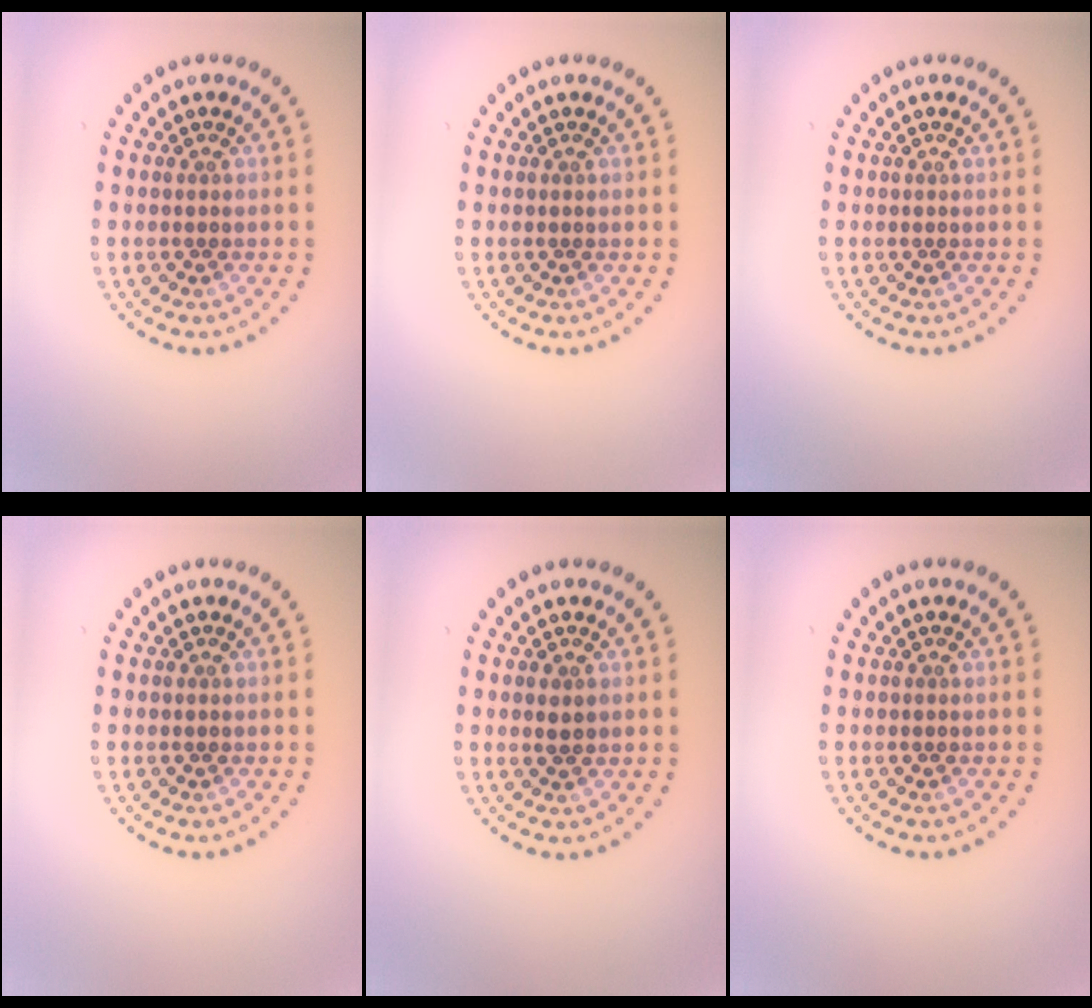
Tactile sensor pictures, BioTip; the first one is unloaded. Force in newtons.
{"total": 0.0}
{"total": 0.0}
{"total": 0.0}
{"total": 1.2, "press": 1.2, "slide": 0.1}
{"total": 0.0}